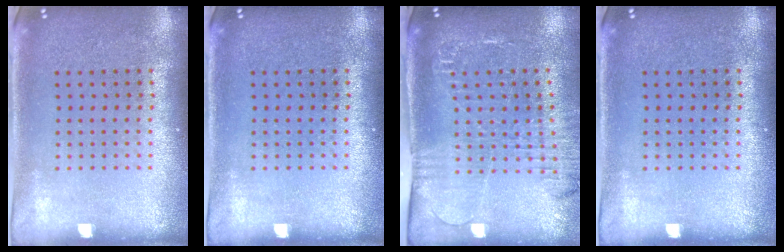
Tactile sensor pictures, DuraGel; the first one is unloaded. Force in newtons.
{"total": 0.0}
{"total": 1.9, "press": 1.9, "slide": 0.4}
{"total": 0.0}